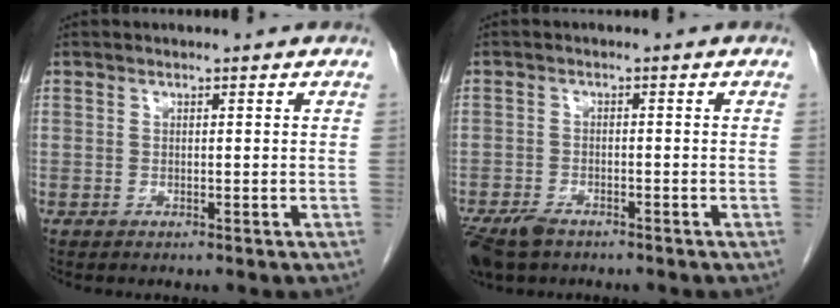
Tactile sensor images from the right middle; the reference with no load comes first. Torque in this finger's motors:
{"motor_torque": [0.07, -0.01, 0.02, 0.03]}